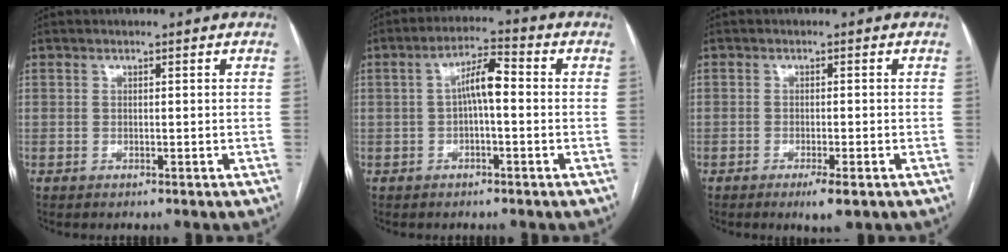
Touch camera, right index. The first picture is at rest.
{"total": 5.7, "force": [0.1, 1.4, 5.5], "torque": [-0.097, 0.022, -0.001]}
{"total": 3.2, "force": [-1.8, 0.7, 2.5], "torque": [-0.036, -0.002, -0.024]}